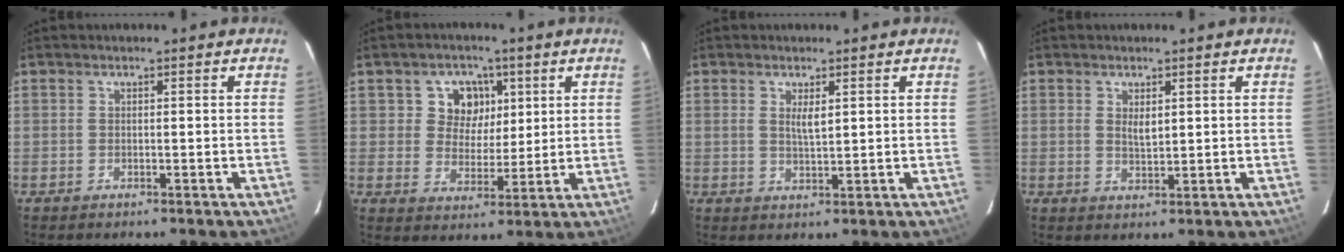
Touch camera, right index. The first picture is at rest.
{"total": 7.2, "force": [2.4, 6.3, 2.5], "torque": [-0.047, 0.009, 0.043]}
{"total": 2.8, "force": [1.0, 0.8, 2.5], "torque": [-0.046, -0.004, 0.017]}
{"total": 2.6, "force": [0.8, 1.2, 2.2], "torque": [-0.037, -0.002, 0.015]}